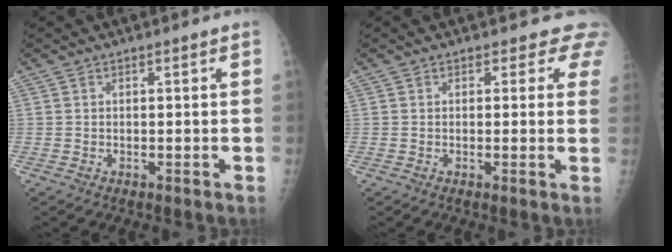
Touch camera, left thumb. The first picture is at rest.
{"total": 3.8, "force": [3.2, 2.1, 0.0], "torque": [0.036, -0.016, 0.010]}